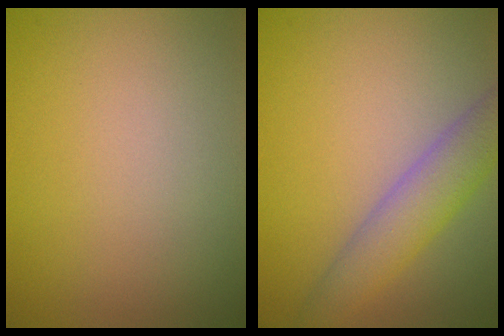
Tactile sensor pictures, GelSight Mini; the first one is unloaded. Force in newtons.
{"total": 4.1, "press": 4.1, "slide": 0.2}